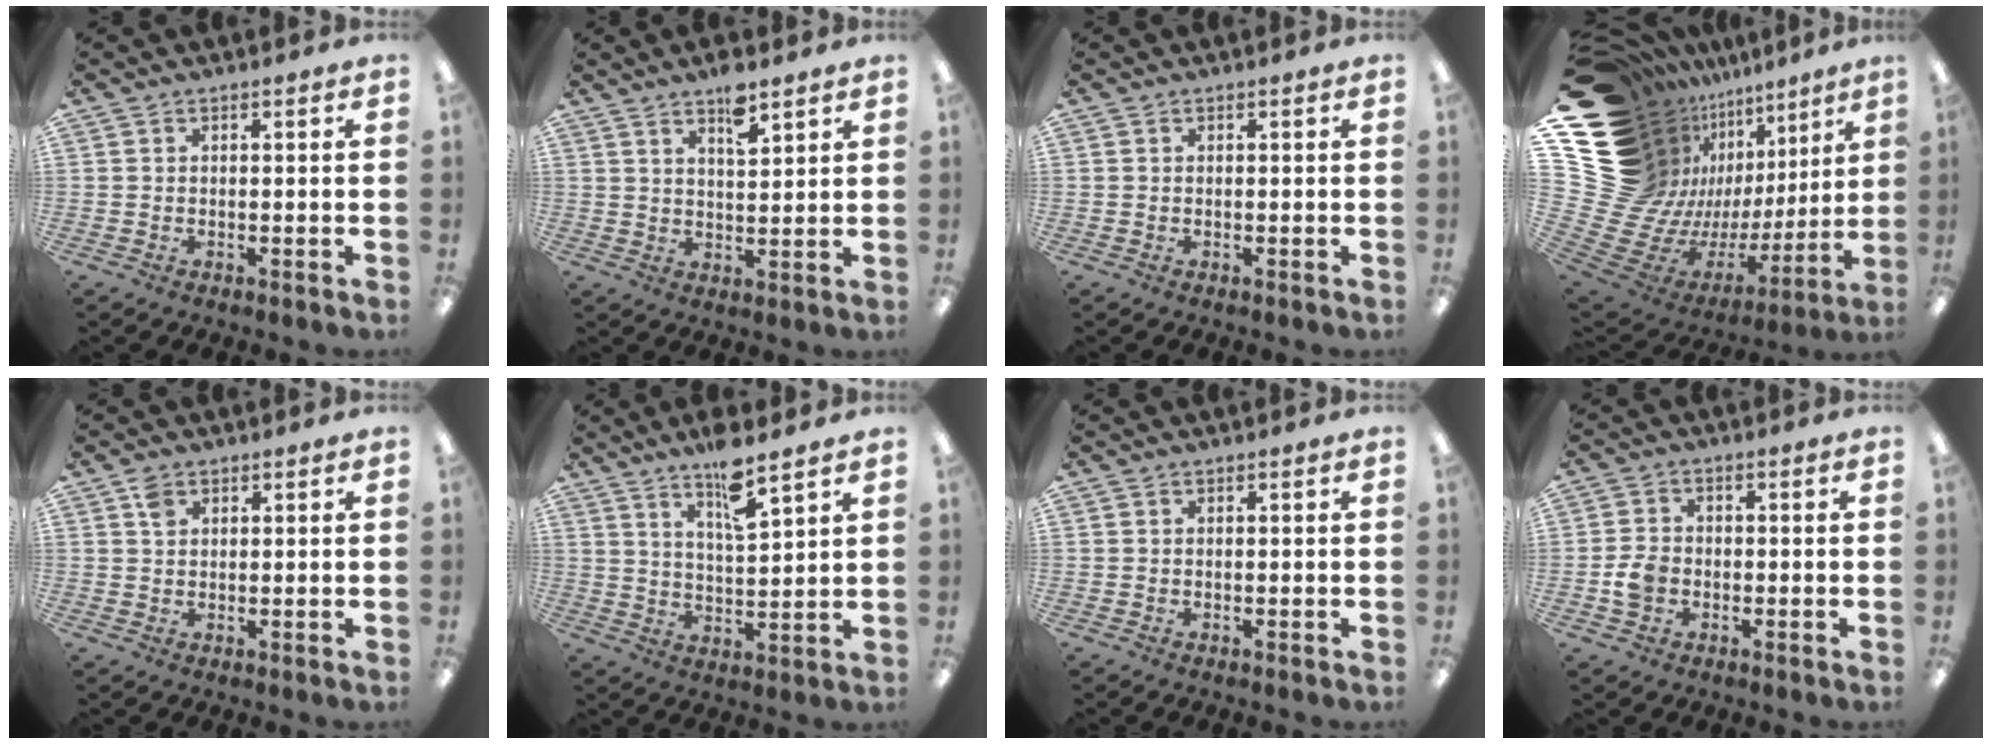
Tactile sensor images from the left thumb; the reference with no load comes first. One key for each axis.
{"total": 6.4, "fx": 4.8, "fy": 1.9, "fz": 3.7, "tx": -0.052, "ty": -0.031, "tz": 0.081}
{"total": 0.0}
{"total": 23.6, "fx": 8.1, "fy": 17.7, "fz": 13.3, "tx": -0.226, "ty": -0.125, "tz": 0.220}
{"total": 2.4, "fx": 1.4, "fy": 1.6, "fz": 1.0, "tx": -0.023, "ty": 0.001, "tz": 0.027}
{"total": 8.9, "fx": 6.8, "fy": 1.6, "fz": 5.4, "tx": -0.092, "ty": -0.041, "tz": 0.116}
{"total": 0.0}
{"total": 4.6, "fx": -1.1, "fy": 3.7, "fz": 2.5, "tx": -0.049, "ty": 0.006, "tz": -0.020}